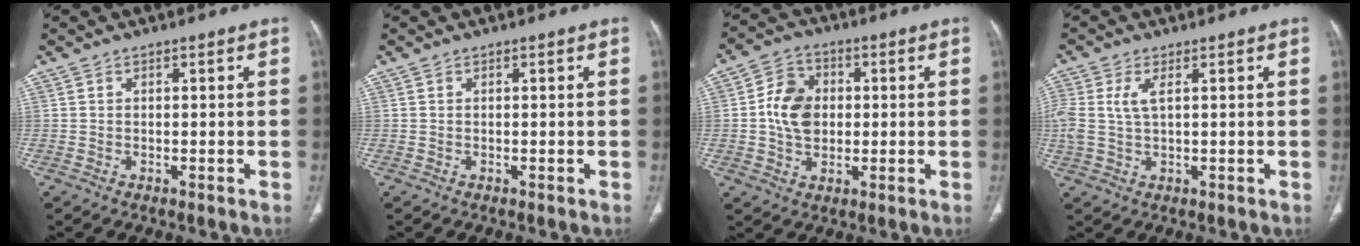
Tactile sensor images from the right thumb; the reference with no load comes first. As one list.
[{"total": 0.0}, {"total": 9.3, "force": [0.3, 7.1, 5.9], "torque": [-0.085, 0.009, 0.002]}, {"total": 5.0, "force": [1.3, 2.4, 4.3], "torque": [-0.118, 0.007, 0.030]}]